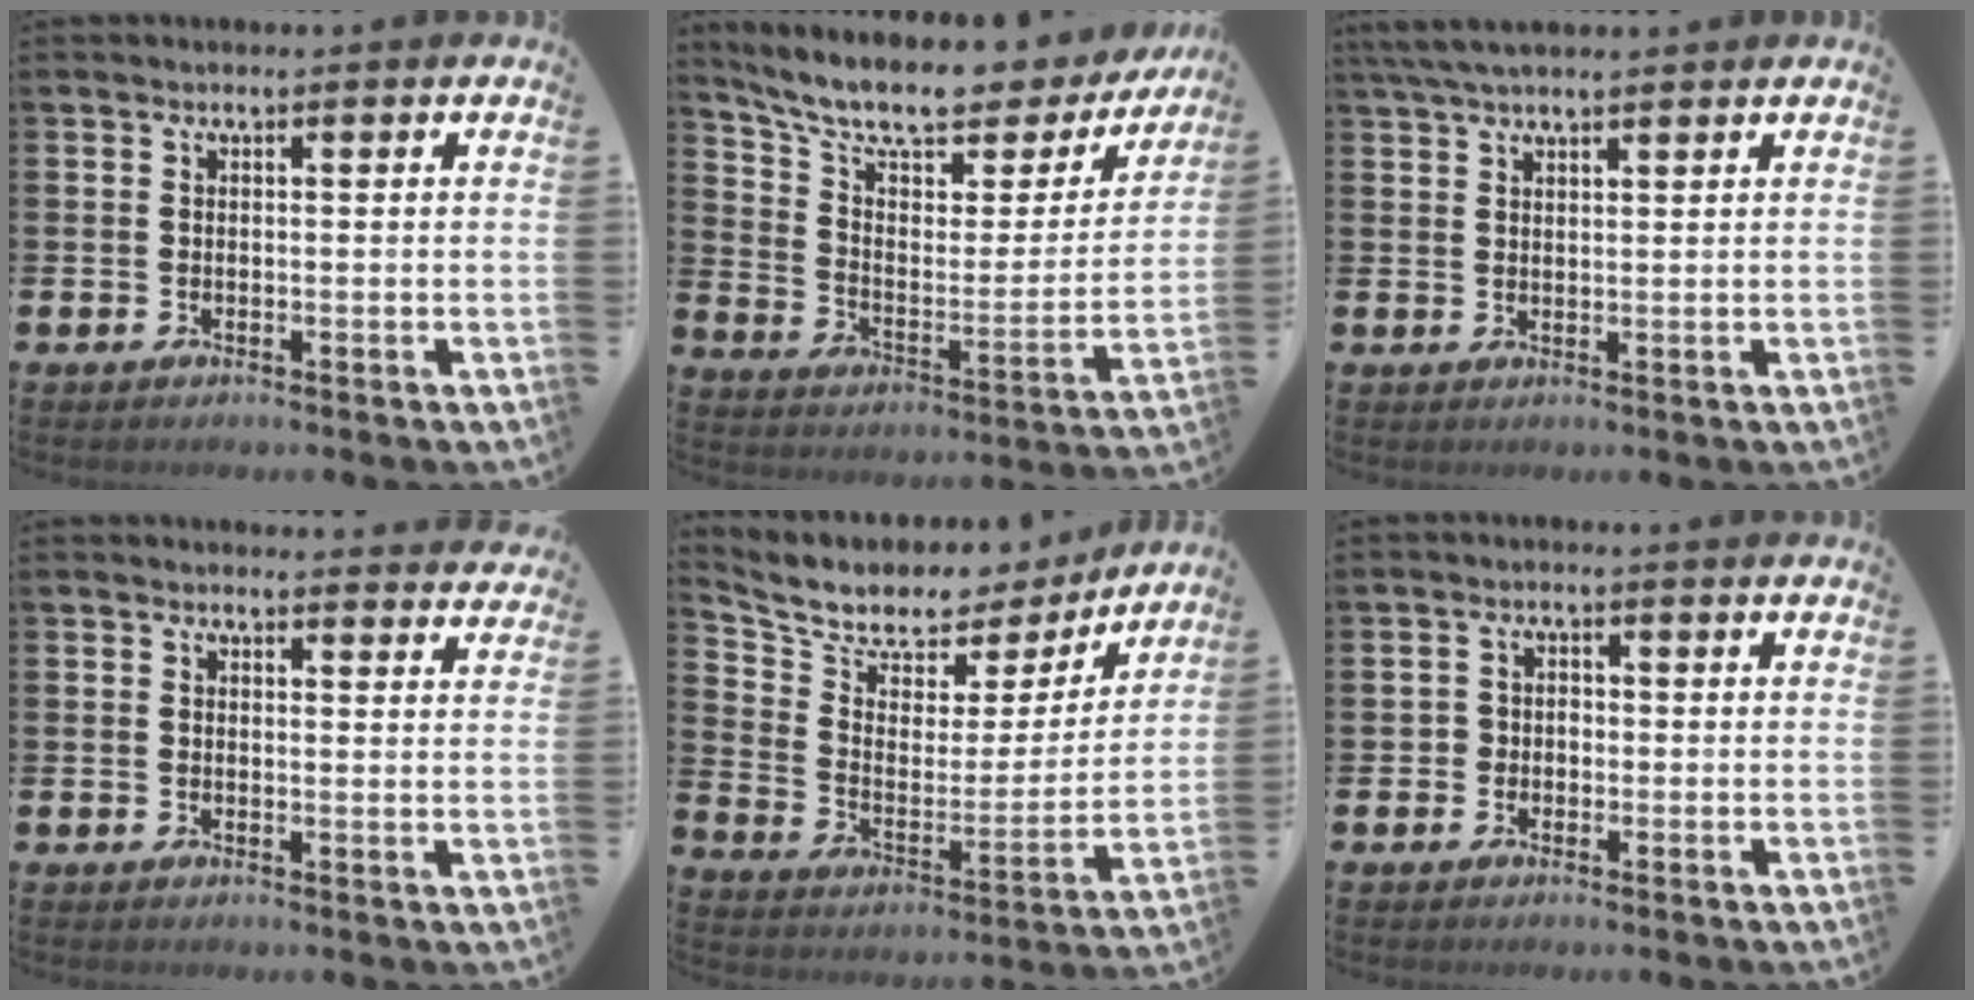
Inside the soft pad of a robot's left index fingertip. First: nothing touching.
{"total": 10.9, "force": [9.2, 3.2, 4.8], "torque": [-0.122, -0.059, 0.155]}
{"total": 4.2, "force": [3.6, 1.0, 1.9], "torque": [-0.042, -0.004, 0.066]}
{"total": 2.1, "force": [2.1, 0.3, -0.2], "torque": [0.011, -0.015, 0.036]}
{"total": 8.3, "force": [7.2, 3.8, 1.8], "torque": [-0.077, -0.051, 0.126]}
{"total": 1.8, "force": [-0.6, 1.7, 0.3], "torque": [-0.007, 0.006, -0.017]}